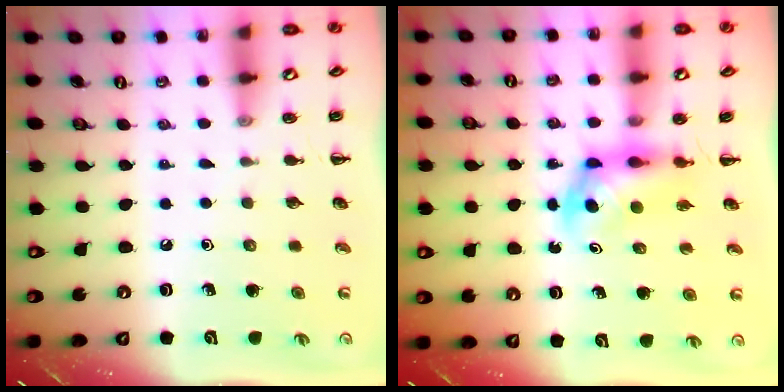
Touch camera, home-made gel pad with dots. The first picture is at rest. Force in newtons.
{"total": 5.5, "press": 5.4, "slide": 0.9}